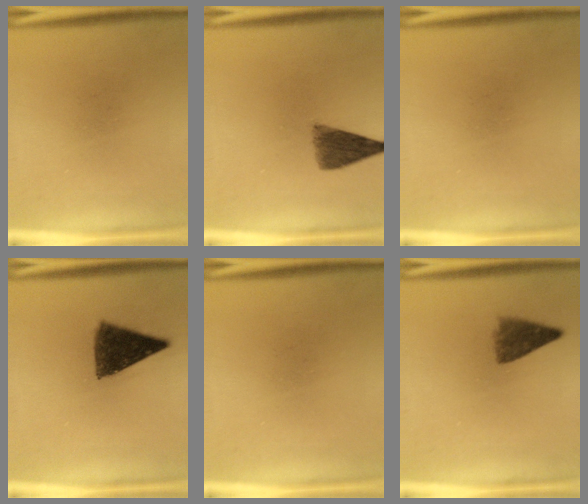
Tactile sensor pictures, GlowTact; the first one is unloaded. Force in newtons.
{"total": 5.8}
{"total": 0.0}
{"total": 10.4}
{"total": 0.0}
{"total": 4.6}